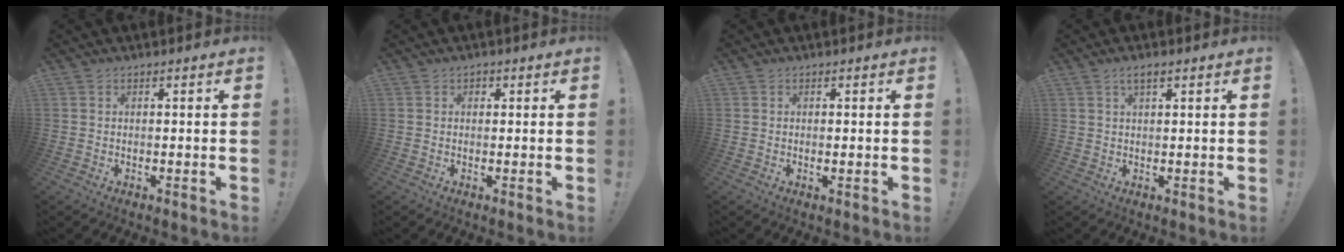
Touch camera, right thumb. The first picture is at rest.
{"total": 1.2, "force": [0.3, 1.1, 0.5], "torque": [-0.006, 0.002, 0.003]}
{"total": 0.6, "force": [0.2, 0.1, 0.6], "torque": [-0.010, 0.000, 0.003]}
{"total": 3.0, "force": [1.6, 1.1, 2.3], "torque": [-0.040, -0.003, 0.027]}